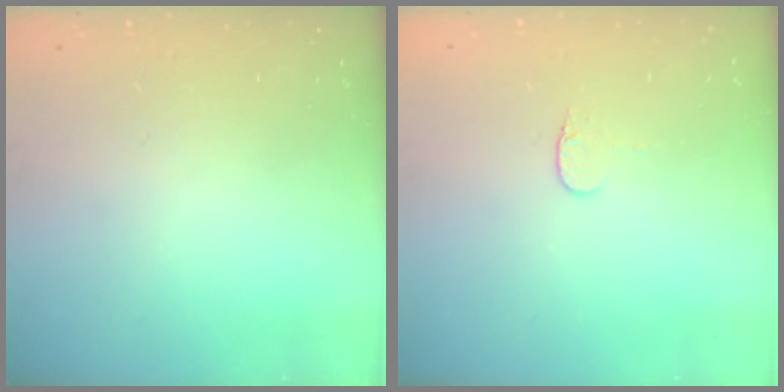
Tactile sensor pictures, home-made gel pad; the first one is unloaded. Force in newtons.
{"total": 3.4, "press": 3.3, "slide": 0.4}